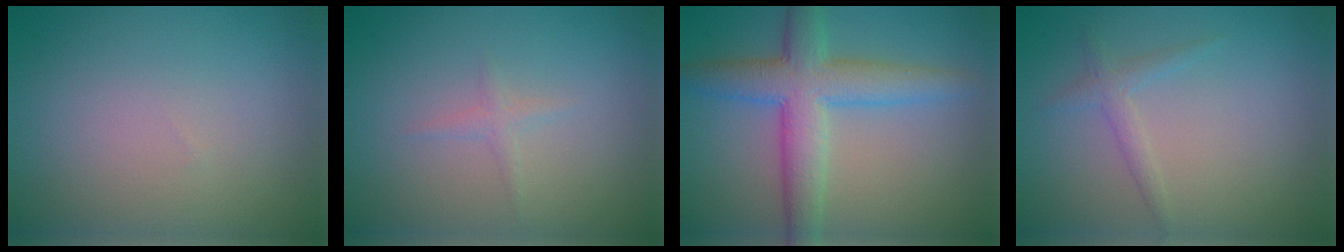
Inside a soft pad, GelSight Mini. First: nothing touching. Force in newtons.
{"total": 0.8, "press": 0.8, "slide": 0.1}
{"total": 6.0, "press": 6.0, "slide": 0.1}
{"total": 1.4, "press": 1.4, "slide": 0.0}